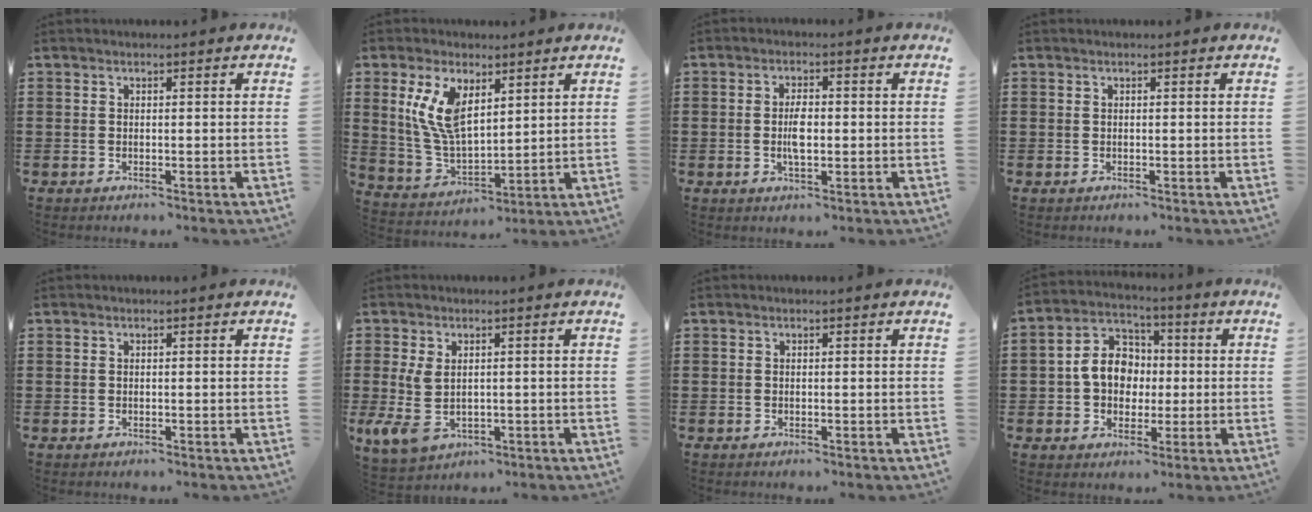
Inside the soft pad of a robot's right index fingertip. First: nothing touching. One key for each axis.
{"total": 9.4, "fx": 4.0, "fy": 4.5, "fz": 7.2, "tx": -0.164, "ty": -0.004, "tz": 0.072}
{"total": 3.9, "fx": -0.3, "fy": 1.5, "fz": 3.6, "tx": -0.074, "ty": -0.001, "tz": -0.007}
{"total": 0.0}
{"total": 0.0}
{"total": 5.9, "fx": 0.1, "fy": 3.8, "fz": 4.5, "tx": -0.122, "ty": -0.005, "tz": -0.004}
{"total": 0.0}
{"total": 7.9, "fx": -0.2, "fy": 6.6, "fz": 4.3, "tx": -0.100, "ty": 0.018, "tz": -0.006}